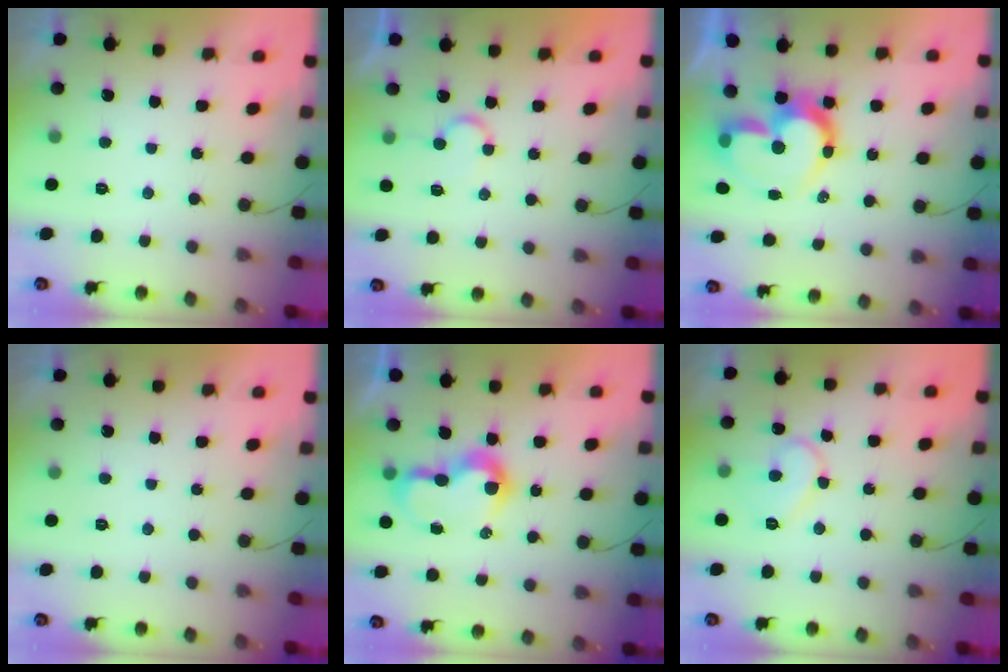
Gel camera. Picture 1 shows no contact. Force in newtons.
{"total": 6.4, "press": 6.4, "slide": 0.4}
{"total": 15.0, "press": 15.0, "slide": 1.5}
{"total": 1.7, "press": 1.7, "slide": 0.1}
{"total": 9.3, "press": 9.3, "slide": 0.7}
{"total": 9.5, "press": 9.4, "slide": 0.7}